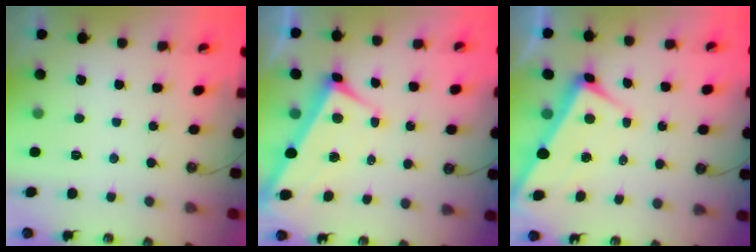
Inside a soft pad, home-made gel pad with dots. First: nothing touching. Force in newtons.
{"total": 3.0, "press": 2.9, "slide": 0.9}
{"total": 3.0, "press": 2.9, "slide": 0.6}